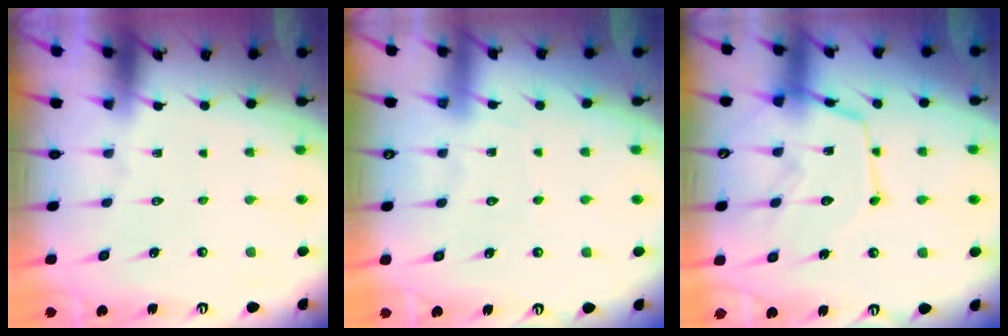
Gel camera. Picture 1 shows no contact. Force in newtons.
{"total": 5.2, "press": 5.1, "slide": 0.7}
{"total": 13.8, "press": 13.7, "slide": 1.4}